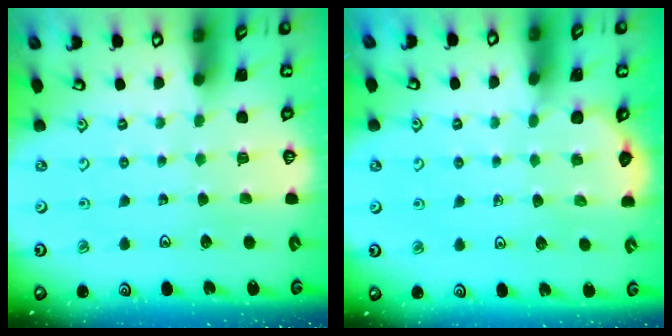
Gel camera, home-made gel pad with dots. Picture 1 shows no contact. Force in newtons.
{"total": 2.0, "press": 2.0, "slide": 0.2}